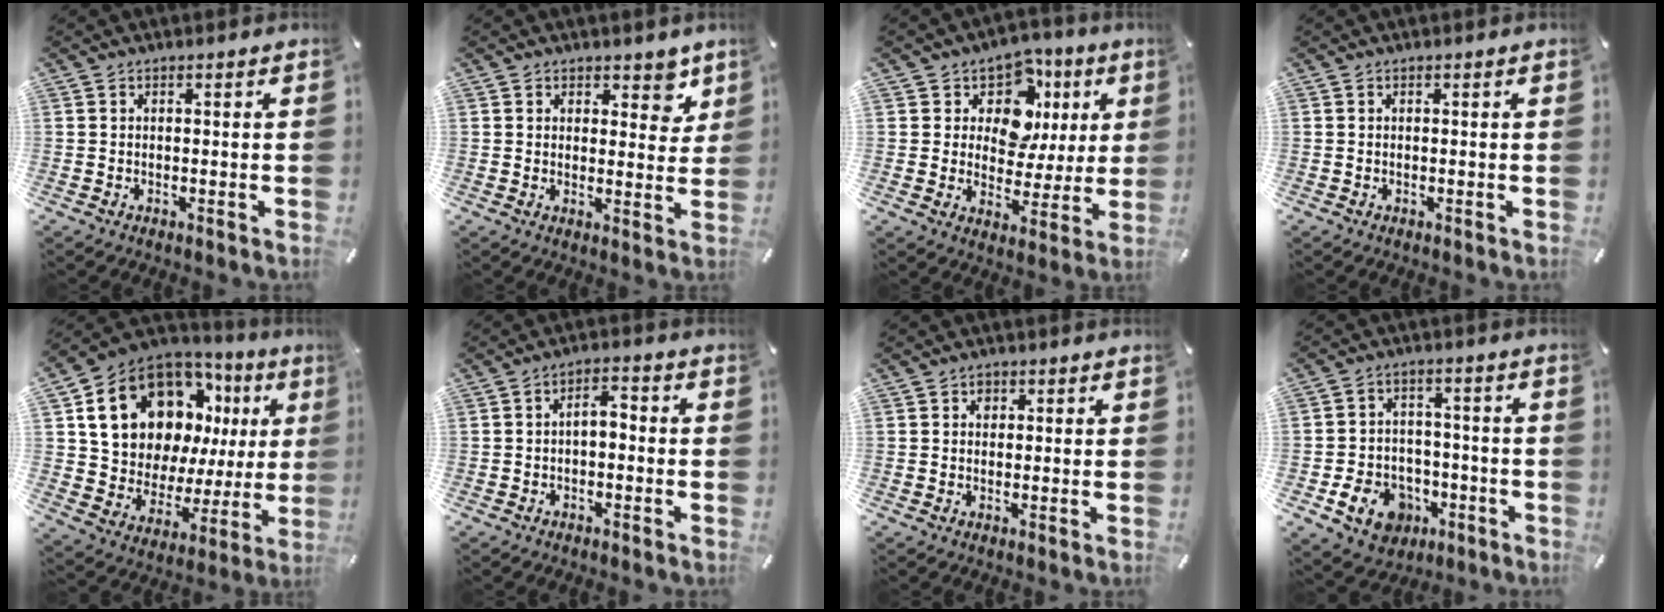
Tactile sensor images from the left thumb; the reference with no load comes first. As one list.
[{"total": 5.2, "force": [3.6, 3.3, 1.8], "torque": [0.001, -0.022, 0.056]}, {"total": 11.0, "force": [4.5, 8.8, 4.8], "torque": [-0.076, -0.033, 0.082]}, {"total": 0.0}, {"total": 19.1, "force": [10.4, 12.7, 9.7], "torque": [-0.168, -0.066, 0.203]}, {"total": 3.8, "force": [-1.6, 2.1, 2.8], "torque": [-0.050, 0.019, -0.032]}, {"total": 1.4, "force": [0.3, 1.3, 0.4], "torque": [-0.003, 0.003, 0.002]}, {"total": 10.9, "force": [-4.5, 8.6, 5.0], "torque": [-0.085, 0.036, -0.073]}]